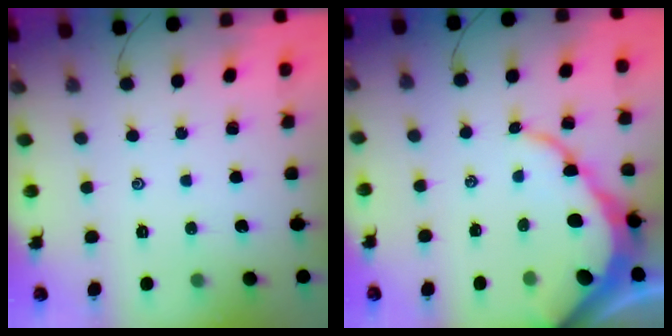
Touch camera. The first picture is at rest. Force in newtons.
{"total": 11.2, "press": 11.2, "slide": 1.0}